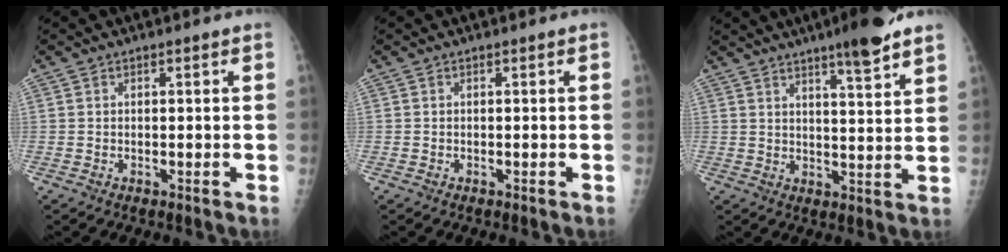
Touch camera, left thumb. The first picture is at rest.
{"total": 0.0}
{"total": 9.3, "force": [6.6, 0.9, 6.4], "torque": [-0.085, -0.036, 0.096]}